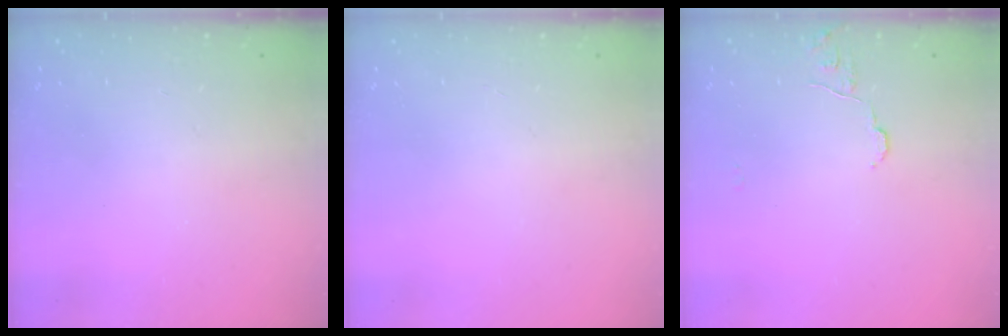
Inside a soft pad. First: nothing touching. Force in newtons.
{"total": 0.0}
{"total": 6.9, "press": 6.9, "slide": 0.5}